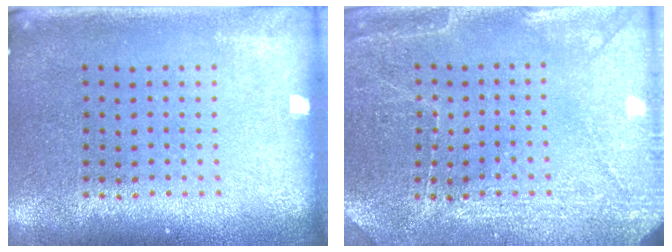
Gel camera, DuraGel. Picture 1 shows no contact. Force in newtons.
{"total": 2.9, "press": 2.9, "slide": 0.3}